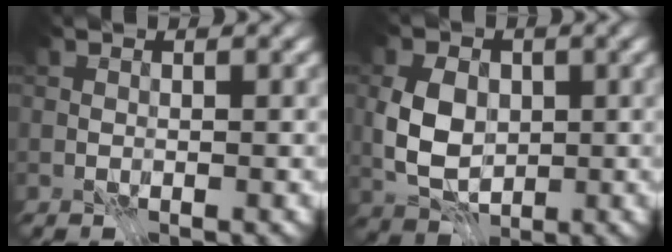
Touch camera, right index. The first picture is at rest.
{"total": 5.6, "force": [-0.4, 3.9, 4.0], "torque": [-0.085, 0.001, -0.016]}